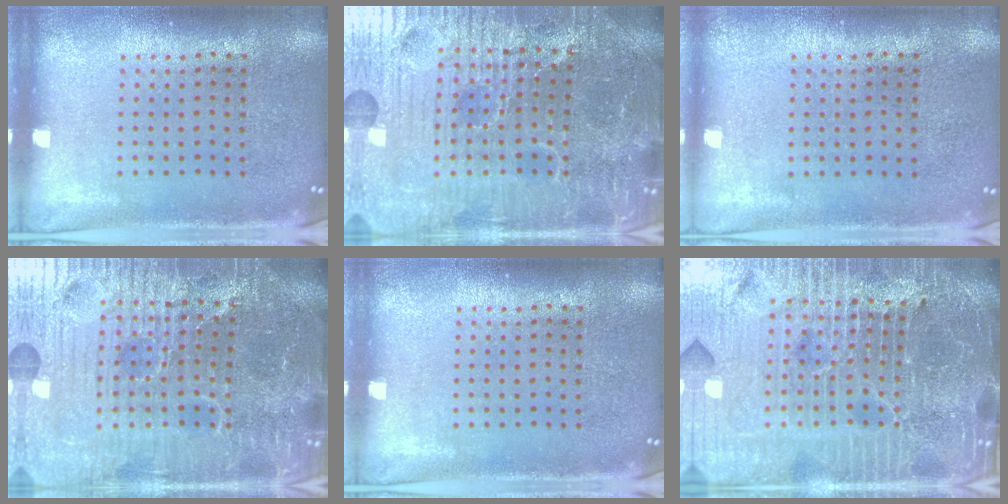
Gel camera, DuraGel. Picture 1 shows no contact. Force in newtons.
{"total": 6.0, "press": 5.6, "slide": 2.0}
{"total": 0.0}
{"total": 6.6, "press": 6.1, "slide": 2.5}
{"total": 0.0}
{"total": 7.1, "press": 6.2, "slide": 3.5}